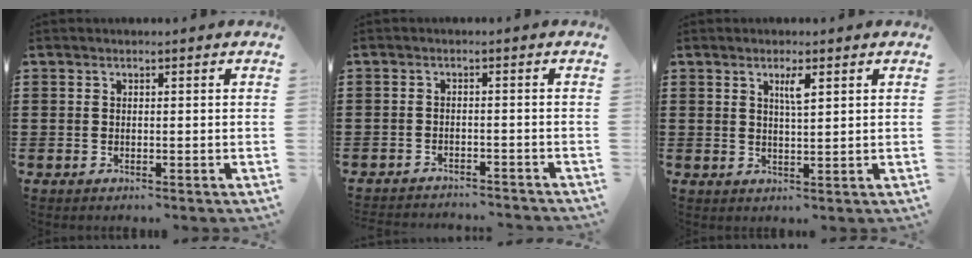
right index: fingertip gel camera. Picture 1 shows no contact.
{"total": 2.1, "force": [-2.1, 0.0, 0.1], "torque": [-0.006, 0.000, -0.044]}
{"total": 2.7, "force": [1.3, 0.5, 2.3], "torque": [-0.040, -0.001, 0.019]}